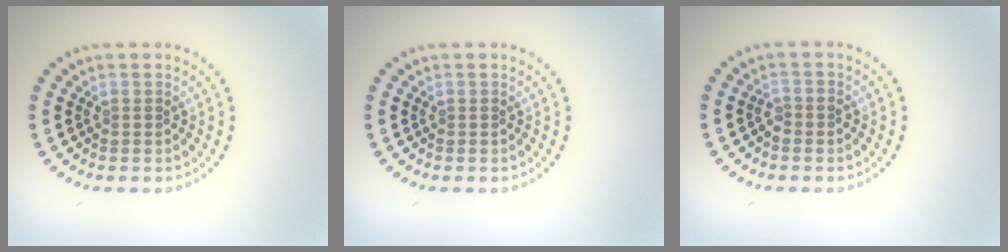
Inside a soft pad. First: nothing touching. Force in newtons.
{"total": 0.0}
{"total": 0.9, "press": 0.8, "slide": 0.3}